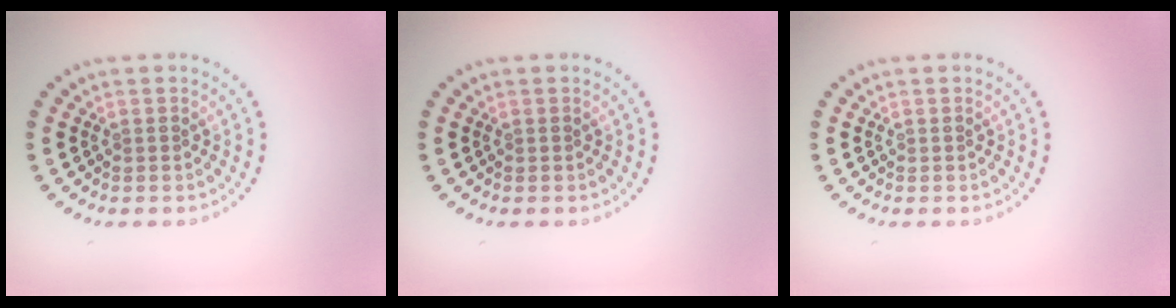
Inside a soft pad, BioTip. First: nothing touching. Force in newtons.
{"total": 0.0}
{"total": 0.0}